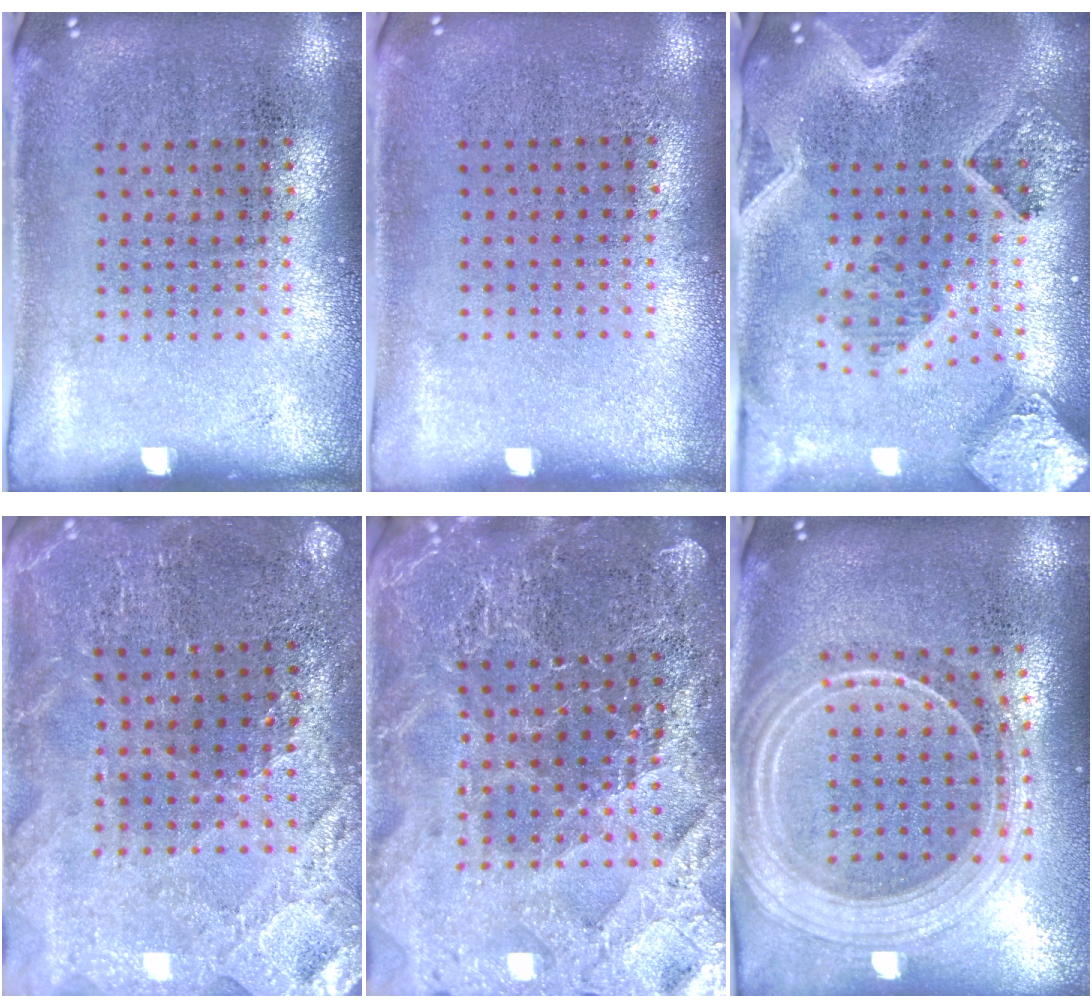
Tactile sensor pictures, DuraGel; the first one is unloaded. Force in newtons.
{"total": 0.0}
{"total": 3.0, "press": 2.6, "slide": 1.6}
{"total": 1.7, "press": 1.7, "slide": 0.2}
{"total": 4.1, "press": 3.9, "slide": 1.1}
{"total": 2.4, "press": 2.1, "slide": 1.2}